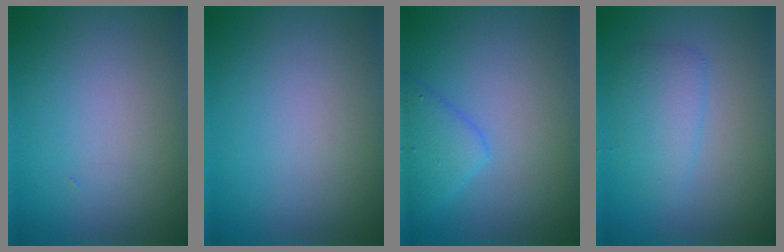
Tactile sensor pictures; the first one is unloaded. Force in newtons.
{"total": 0.0}
{"total": 3.0, "press": 3.0, "slide": 0.1}
{"total": 2.8, "press": 2.8, "slide": 0.1}